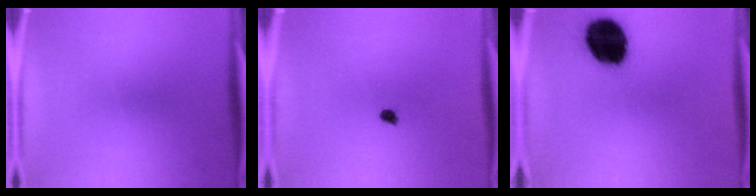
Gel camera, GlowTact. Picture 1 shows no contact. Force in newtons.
{"total": 1.4}
{"total": 19.6}